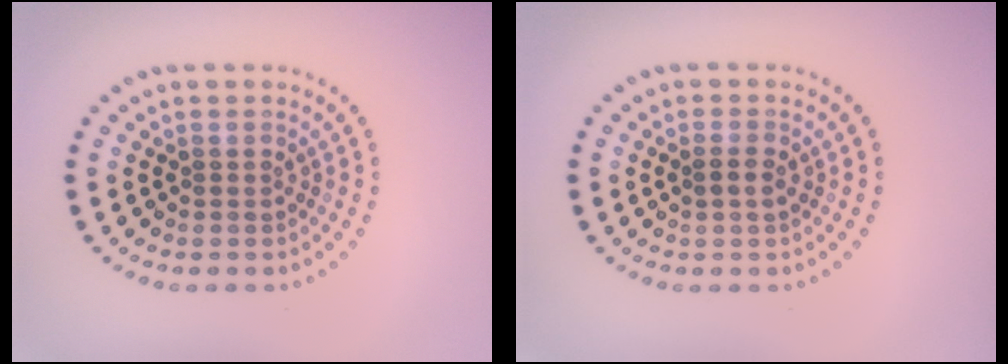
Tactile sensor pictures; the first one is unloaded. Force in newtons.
{"total": 1.3, "press": 1.2, "slide": 0.5}